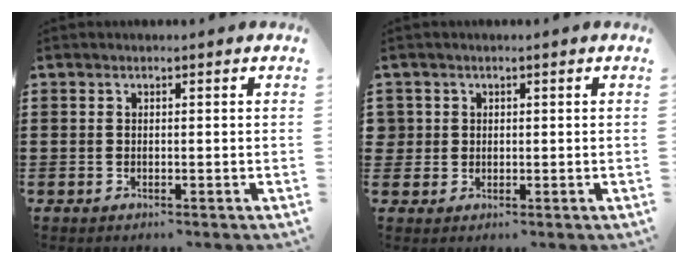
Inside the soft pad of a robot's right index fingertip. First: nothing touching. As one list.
[{"total": 1.7, "force": [0.3, 1.7, 0.2], "torque": [-0.011, 0.009, 0.005]}]